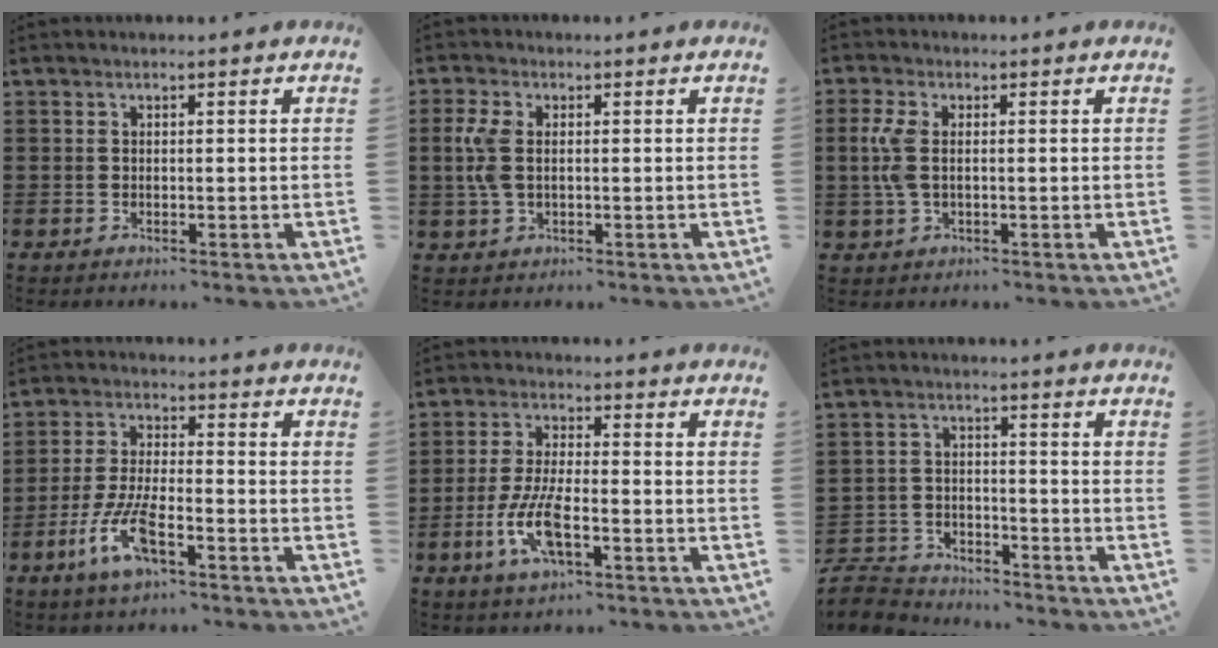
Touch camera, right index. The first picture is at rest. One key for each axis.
{"total": 5.1, "fx": 0.3, "fy": 2.8, "fz": 4.2, "tx": -0.115, "ty": -0.001, "tz": -0.004}
{"total": 4.6, "fx": 0.2, "fy": 2.2, "fz": 4.1, "tx": -0.109, "ty": -0.004, "tz": -0.006}
{"total": 8.5, "fx": -4.2, "fy": 2.5, "fz": 7.0, "tx": -0.165, "ty": -0.013, "tz": -0.080}
{"total": 8.2, "fx": -3.1, "fy": 2.6, "fz": 7.1, "tx": -0.164, "ty": -0.014, "tz": -0.060}
{"total": 6.0, "fx": -5.9, "fy": 1.2, "fz": 0.5, "tx": -0.026, "ty": 0.008, "tz": -0.121}